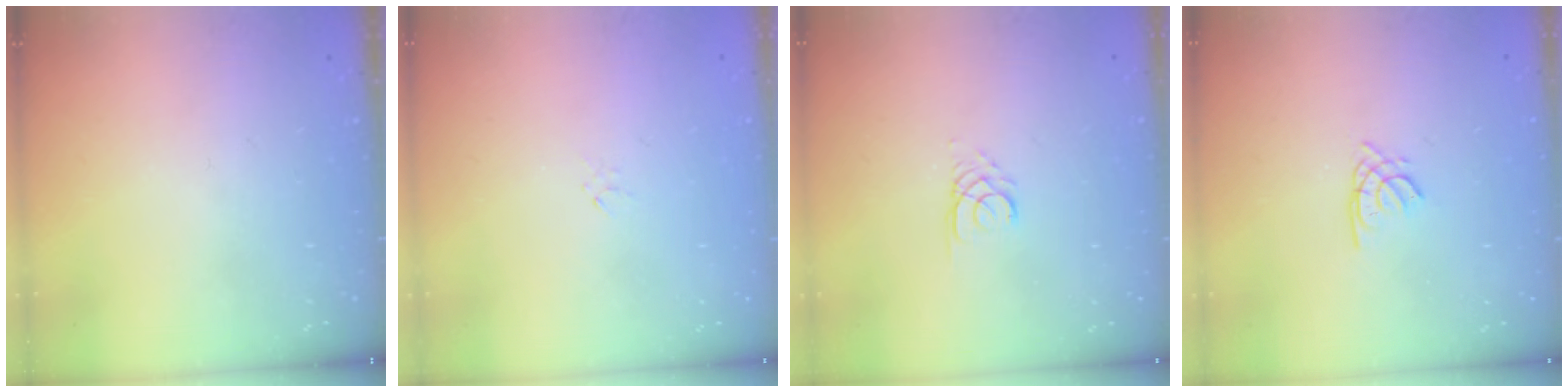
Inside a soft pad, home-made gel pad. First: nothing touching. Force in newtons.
{"total": 0.0}
{"total": 2.6, "press": 2.6, "slide": 0.3}
{"total": 1.7, "press": 1.7, "slide": 0.4}